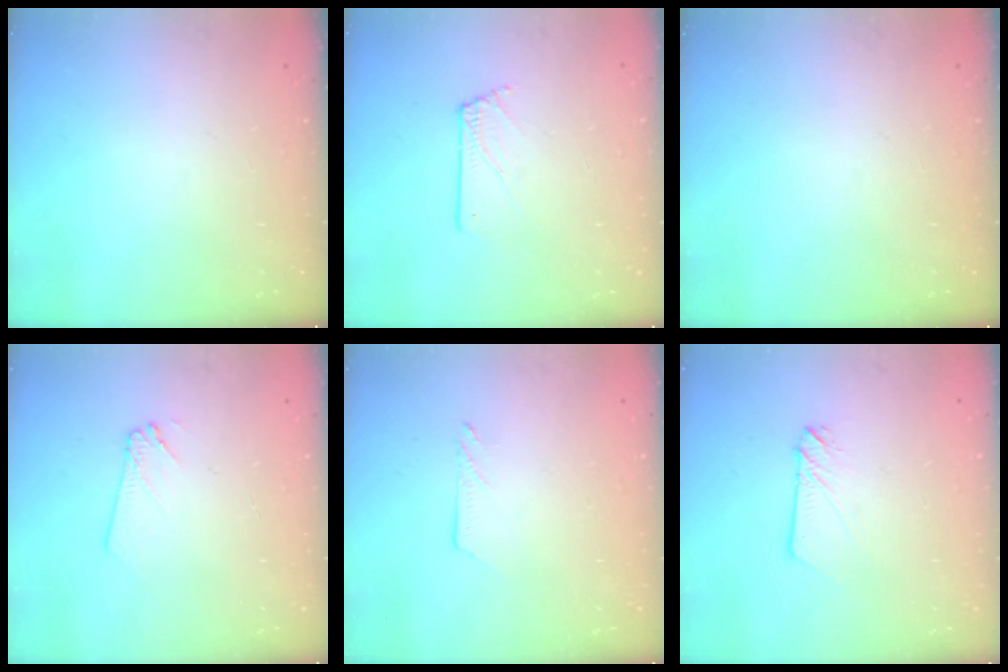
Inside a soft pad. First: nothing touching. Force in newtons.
{"total": 1.1, "press": 1.1, "slide": 0.2}
{"total": 0.0}
{"total": 2.9, "press": 2.9, "slide": 0.4}
{"total": 3.5, "press": 3.4, "slide": 0.4}
{"total": 2.9, "press": 2.9, "slide": 0.4}